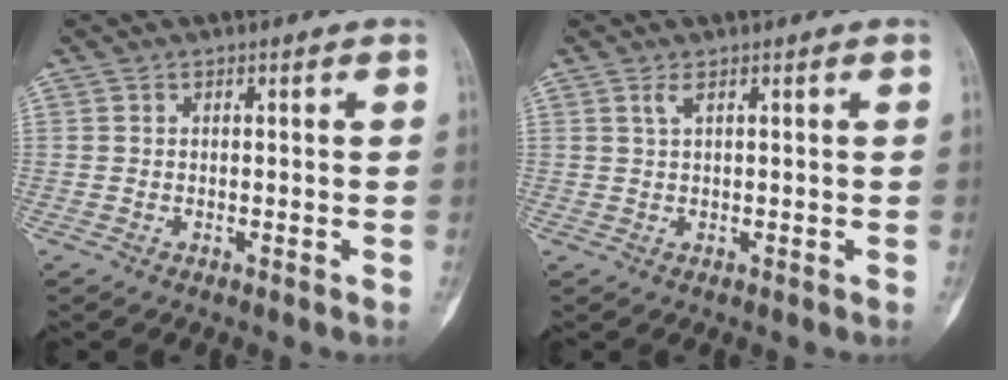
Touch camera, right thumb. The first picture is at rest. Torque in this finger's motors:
{"motor_torque": [-0.47, 0.20, 0.06, 0.17, 0.00]}